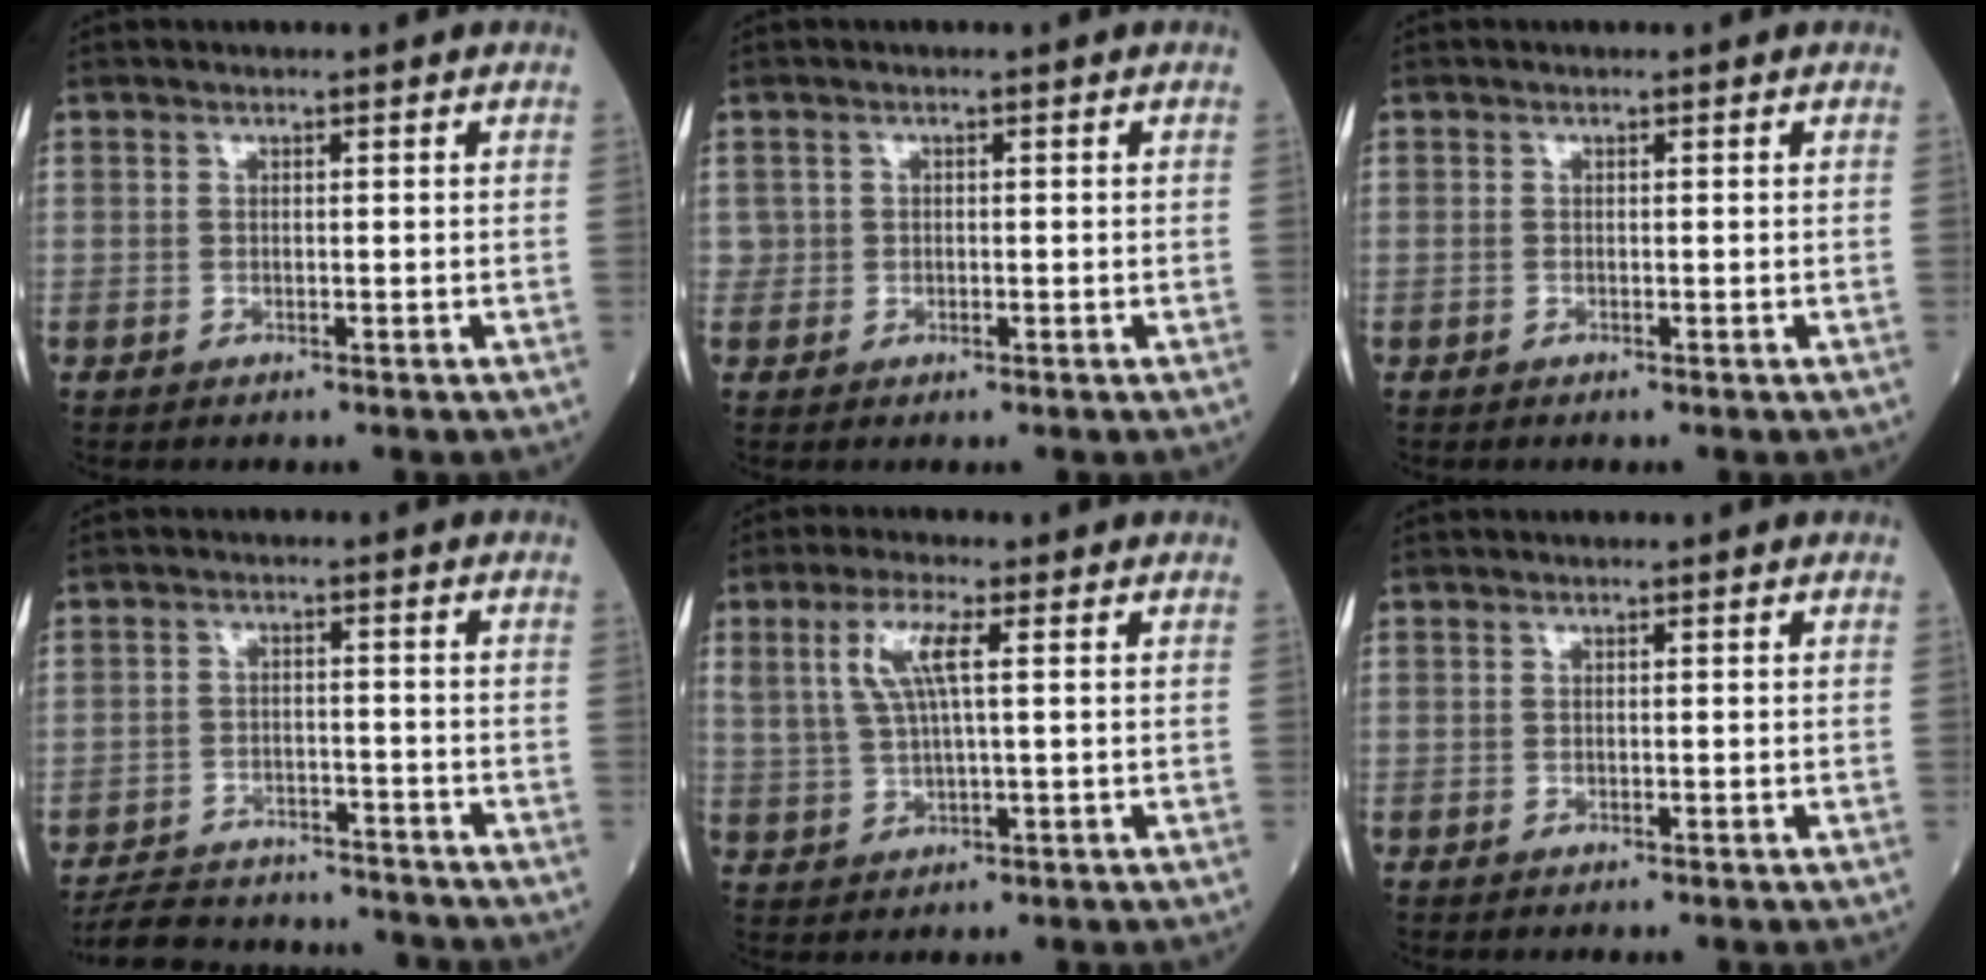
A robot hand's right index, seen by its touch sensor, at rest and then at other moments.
{"total": 1.5, "force": [0.0, 1.5, -0.2], "torque": [0.012, 0.005, -0.001]}
{"total": 0.0}
{"total": 12.1, "force": [-11.5, 3.1, 2.2], "torque": [-0.040, 0.014, -0.167]}
{"total": 6.2, "force": [2.1, 1.1, 5.7], "torque": [-0.127, 0.014, 0.046]}
{"total": 0.0}